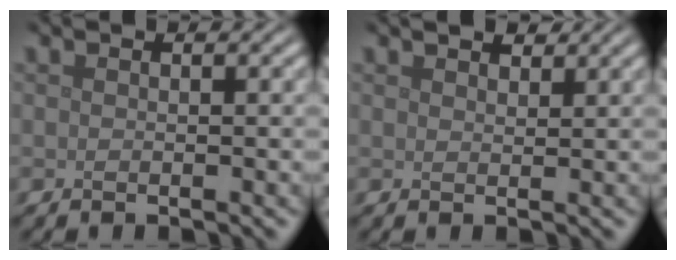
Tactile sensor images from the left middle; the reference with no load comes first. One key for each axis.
{"total": 1.7, "fx": 1.5, "fy": 0.6, "fz": 0.6, "tx": -0.013, "ty": 0.002, "tz": 0.024}